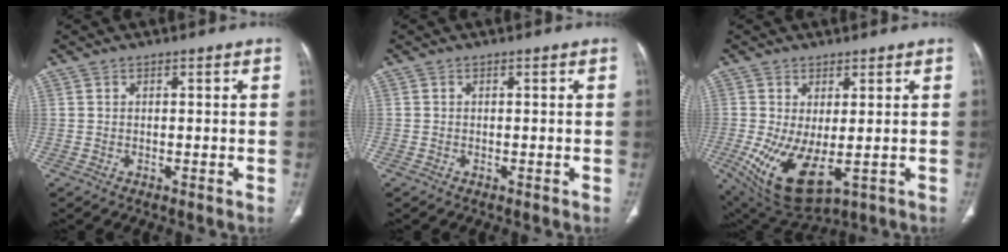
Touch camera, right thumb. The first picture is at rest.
{"total": 0.0}
{"total": 12.1, "force": [-2.3, 5.4, 10.6], "torque": [-0.207, -0.022, -0.015]}